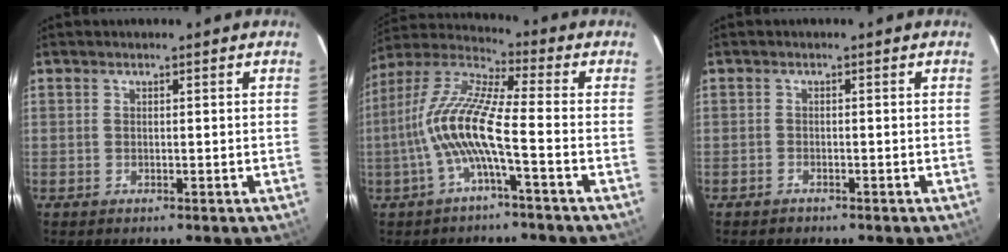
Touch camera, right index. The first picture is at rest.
{"total": 11.9, "force": [-3.2, 1.0, 11.4], "torque": [-0.233, 0.008, -0.065]}
{"total": 1.1, "force": [-1.0, 0.6, 0.0], "torque": [-0.006, 0.004, -0.017]}